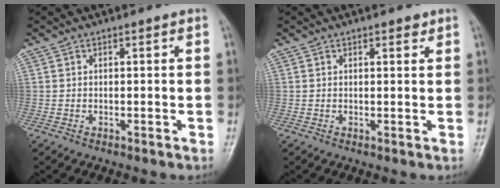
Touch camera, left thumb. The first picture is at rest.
{"total": 1.5, "force": [1.0, 0.6, 0.9], "torque": [-0.004, -0.004, 0.011]}